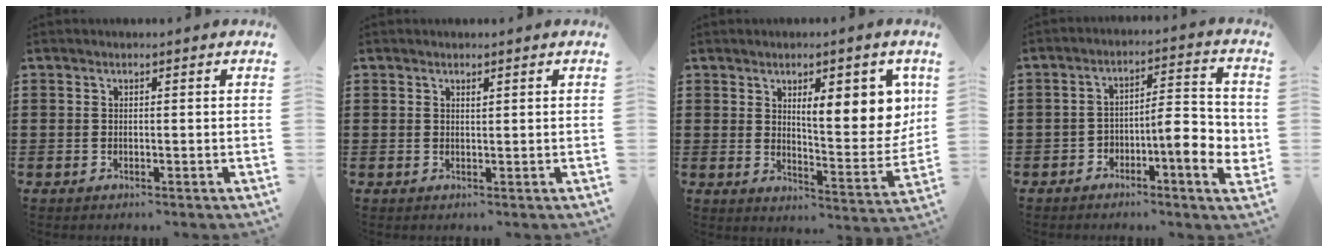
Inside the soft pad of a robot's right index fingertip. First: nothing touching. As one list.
[{"total": 0.6, "force": [0.4, 0.2, 0.4], "torque": [-0.008, 0.001, 0.008]}, {"total": 10.0, "force": [4.0, 3.7, 8.4], "torque": [-0.120, -0.013, 0.060]}, {"total": 6.9, "force": [-1.8, 2.4, 6.2], "torque": [-0.090, -0.010, -0.034]}]